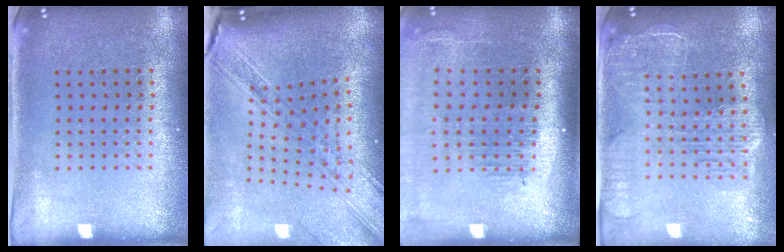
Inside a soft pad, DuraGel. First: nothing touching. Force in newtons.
{"total": 2.6, "press": 2.2, "slide": 1.5}
{"total": 2.3, "press": 1.8, "slide": 1.3}
{"total": 2.5, "press": 2.2, "slide": 1.3}